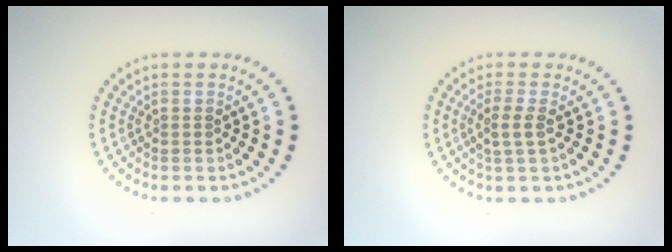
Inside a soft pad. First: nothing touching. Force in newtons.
{"total": 1.8, "press": 1.6, "slide": 0.7}